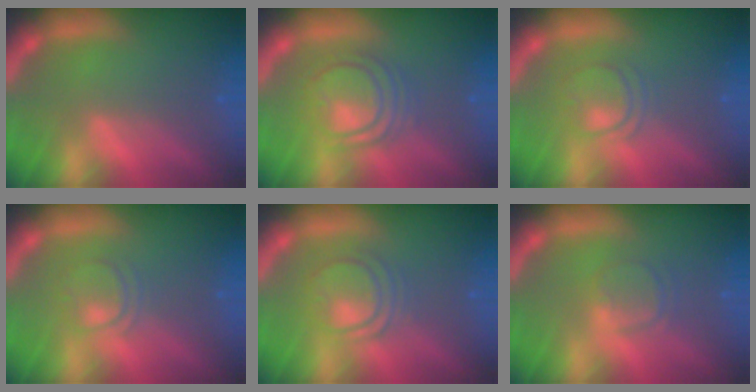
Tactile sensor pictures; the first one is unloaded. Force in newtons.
{"total": 6.0}
{"total": 3.0}
{"total": 2.4}
{"total": 4.5}
{"total": 2.4}